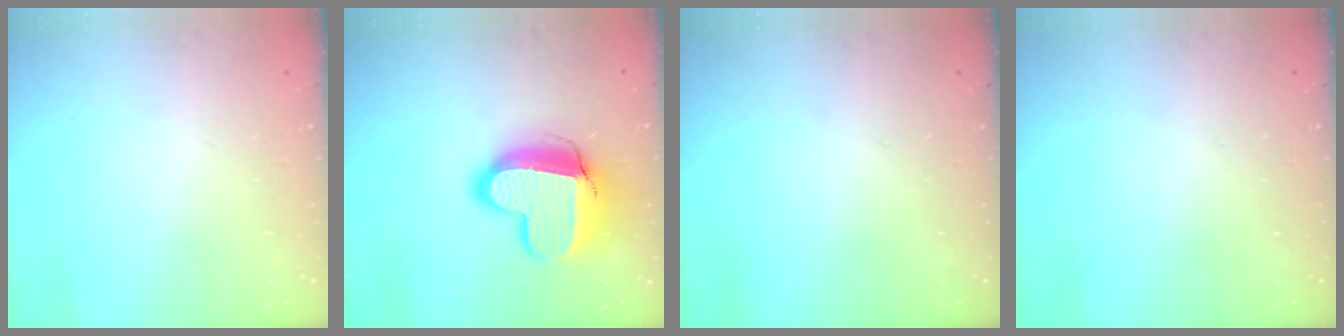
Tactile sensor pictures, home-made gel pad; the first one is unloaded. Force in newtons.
{"total": 14.4, "press": 14.4, "slide": 1.1}
{"total": 0.0}
{"total": 0.0}